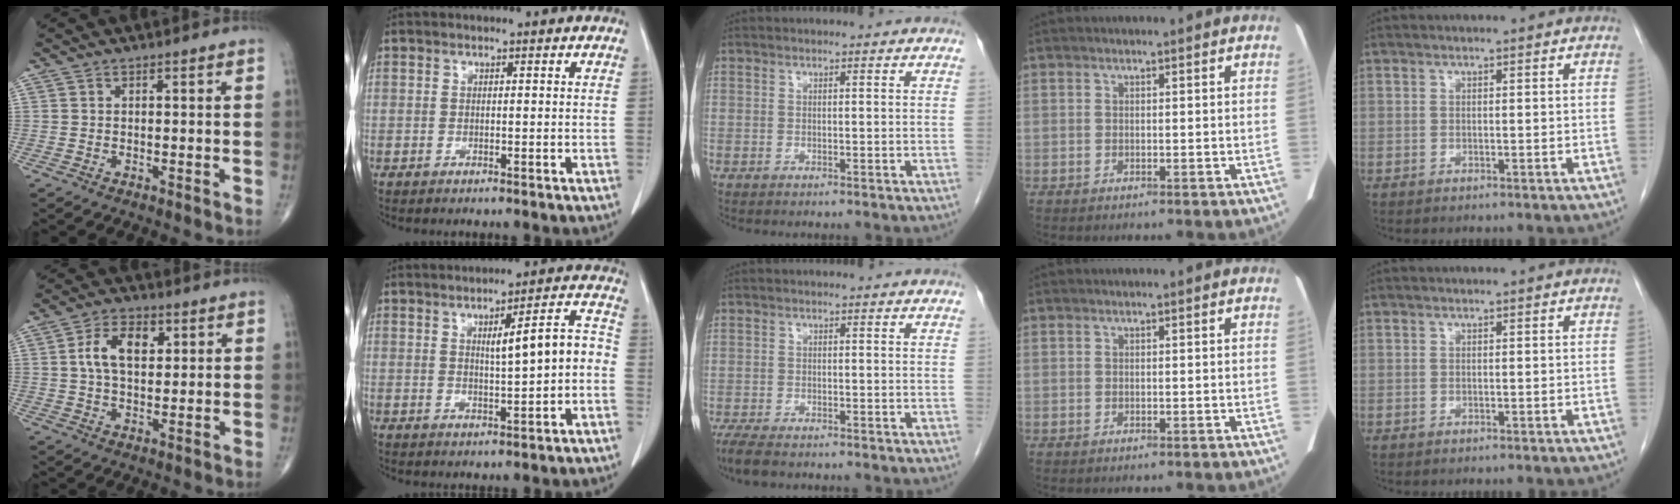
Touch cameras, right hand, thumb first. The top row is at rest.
{"thumb": {"total": 8.2, "force": [2.1, 4.8, 6.2], "torque": [-0.102, 0.005, 0.035]}, "index": {"total": 7.0, "force": [-0.2, 1.1, 6.9], "torque": [-0.097, 0.020, 0.001]}, "middle": {"total": 4.5, "force": [-3.7, 1.2, 2.3], "torque": [-0.049, -0.013, -0.061]}}